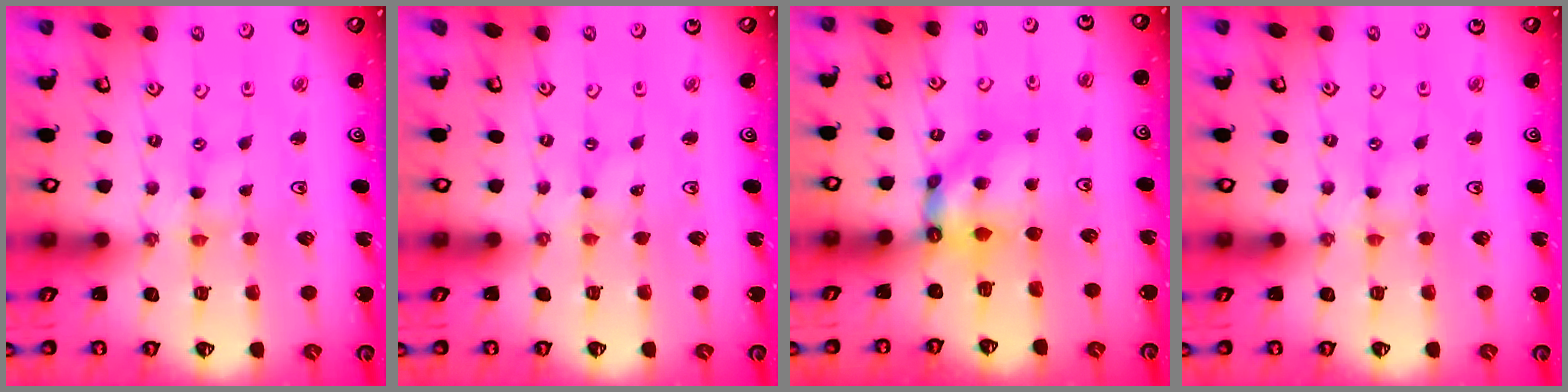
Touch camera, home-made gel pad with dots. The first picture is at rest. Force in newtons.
{"total": 0.0}
{"total": 9.1, "press": 9.1, "slide": 0.8}
{"total": 1.1, "press": 1.0, "slide": 0.1}